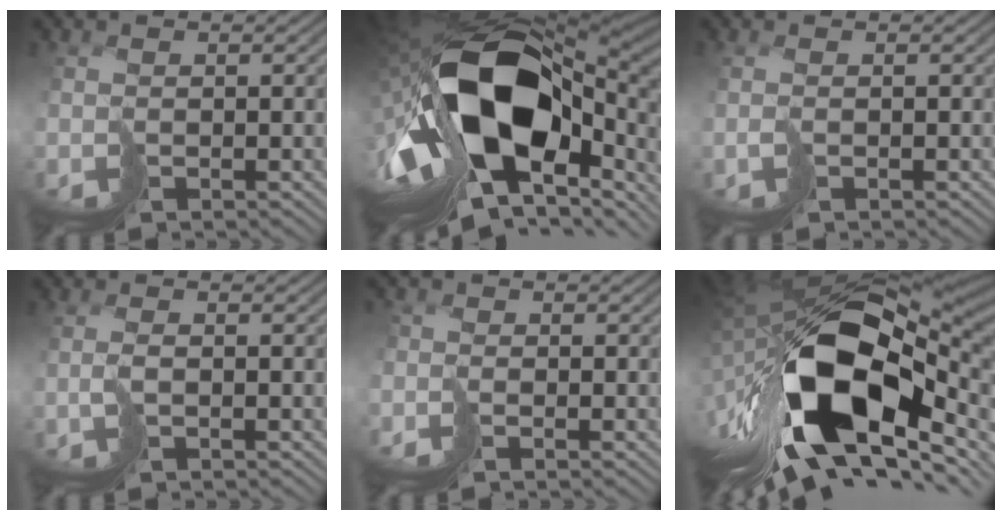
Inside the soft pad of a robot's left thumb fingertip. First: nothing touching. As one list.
[{"total": 21.8, "force": [-2.8, 12.4, 17.7], "torque": [-0.356, -0.045, -0.036]}, {"total": 0.8, "force": [-0.4, -0.1, 0.7], "torque": [-0.012, 0.005, -0.005]}, {"total": 1.5, "force": [-0.4, -0.1, 1.4], "torque": [-0.029, 0.010, -0.001]}, {"total": 1.5, "force": [-1.5, 0.4, 0.0], "torque": [0.019, 0.010, -0.032]}, {"total": 20.2, "force": [-4.3, 10.5, 16.8], "torque": [-0.333, -0.026, -0.051]}]